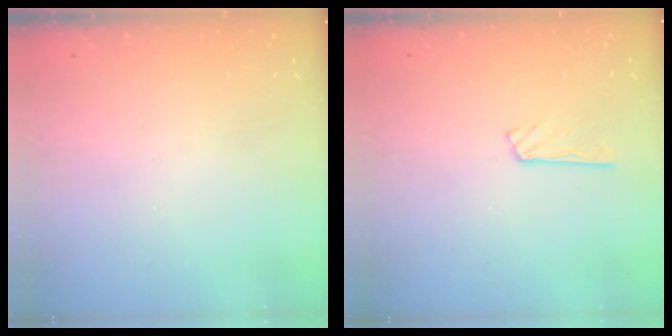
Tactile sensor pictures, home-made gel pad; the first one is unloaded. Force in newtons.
{"total": 5.3, "press": 5.3, "slide": 0.3}